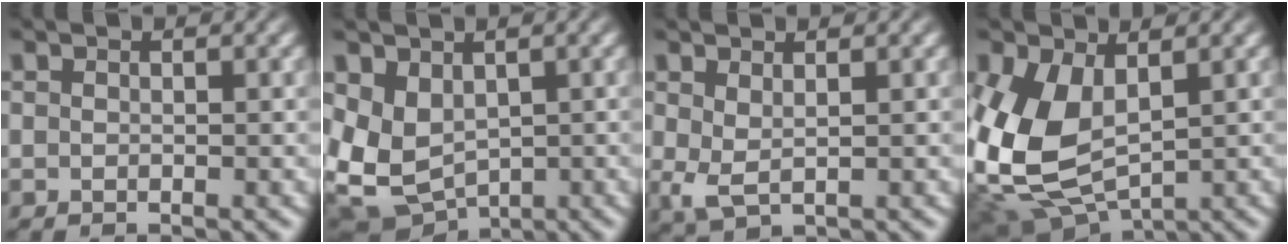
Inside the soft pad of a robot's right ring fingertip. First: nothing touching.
{"total": 10.1, "force": [-1.3, 8.7, 5.0], "torque": [-0.150, -0.054, 0.000]}
{"total": 1.6, "force": [0.3, 0.7, 1.4], "torque": [-0.036, -0.021, 0.021]}
{"total": 9.8, "force": [-0.2, 7.7, 6.1], "torque": [-0.173, -0.048, 0.021]}